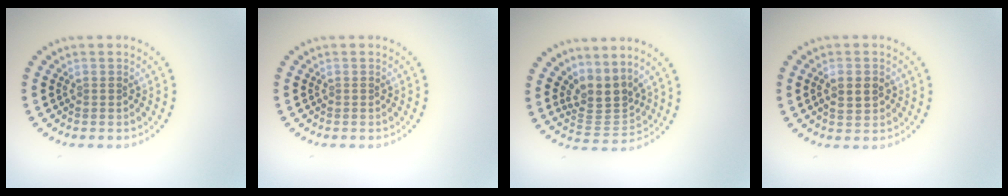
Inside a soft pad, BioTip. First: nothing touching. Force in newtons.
{"total": 0.0}
{"total": 3.3, "press": 2.5, "slide": 2.2}
{"total": 1.9, "press": 1.9, "slide": 0.3}